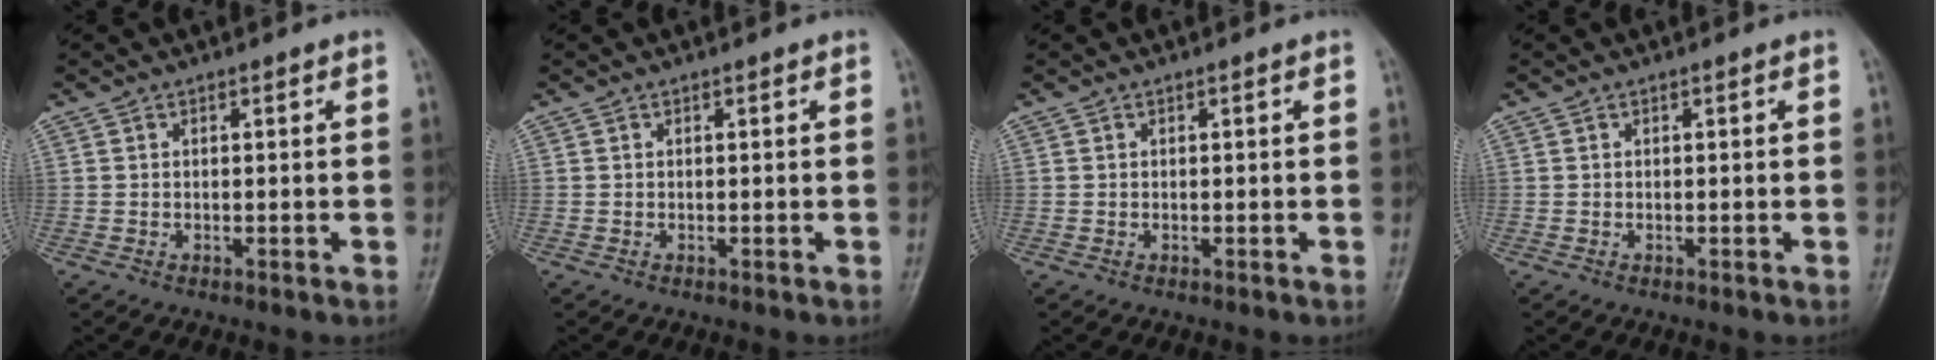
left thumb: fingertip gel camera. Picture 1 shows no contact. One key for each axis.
{"total": 0.0}
{"total": 0.0}
{"total": 0.0}